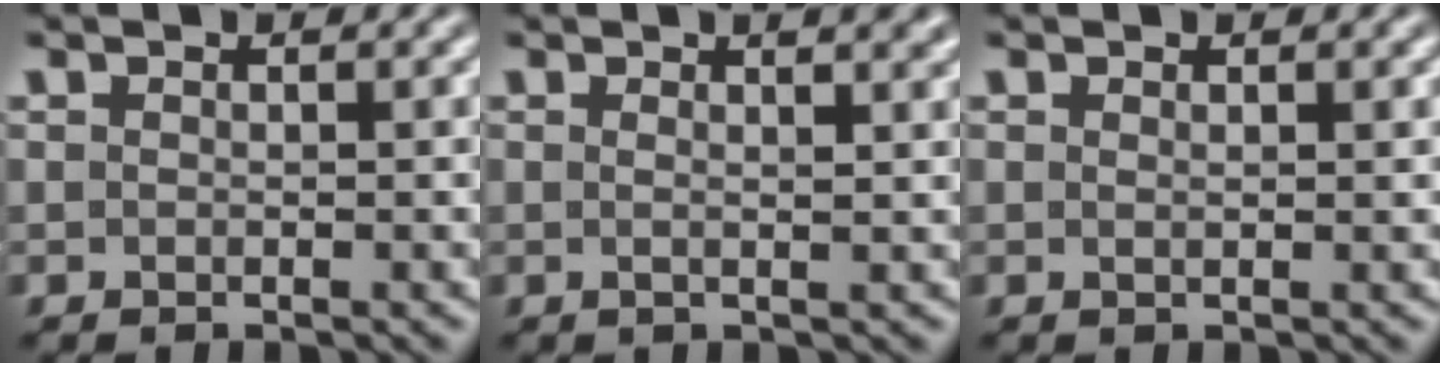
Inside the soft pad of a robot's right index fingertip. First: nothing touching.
{"total": 2.8, "force": [1.3, 0.1, 2.5], "torque": [-0.022, 0.000, 0.018]}
{"total": 0.7, "force": [0.4, -0.6, 0.3], "torque": [-0.003, -0.007, 0.011]}